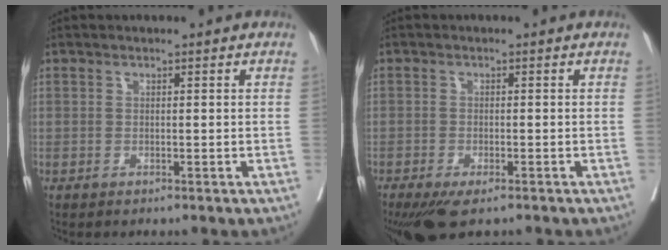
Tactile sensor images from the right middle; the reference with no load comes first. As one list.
[{"total": 6.8, "force": [-4.9, 2.2, 4.2], "torque": [-0.062, -0.013, -0.081]}]